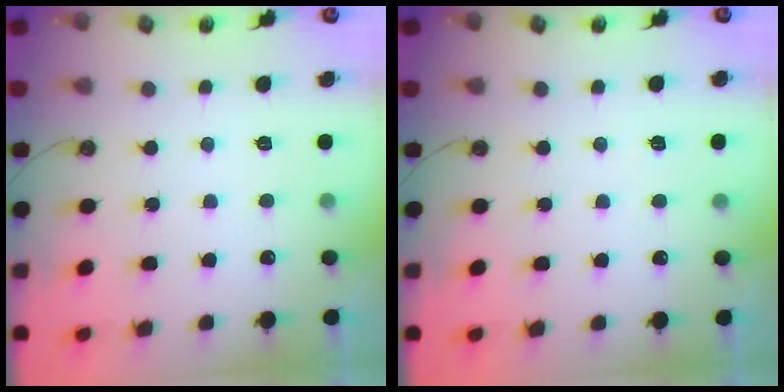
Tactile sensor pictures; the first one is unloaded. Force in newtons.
{"total": 4.3, "press": 1.3, "slide": 4.1}